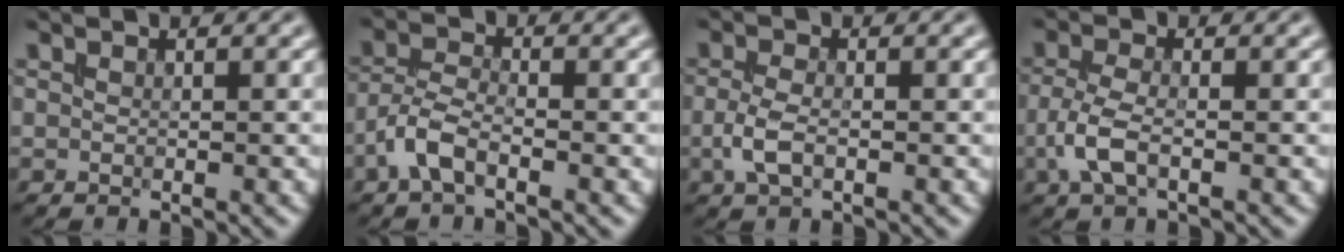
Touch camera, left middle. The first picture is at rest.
{"total": 3.0, "force": [-1.7, 1.2, 2.1], "torque": [-0.046, 0.005, -0.044]}
{"total": 2.5, "force": [-0.7, 1.2, 2.0], "torque": [-0.045, -0.001, -0.019]}
{"total": 3.0, "force": [-1.2, 1.3, 2.5], "torque": [-0.059, 0.001, -0.032]}